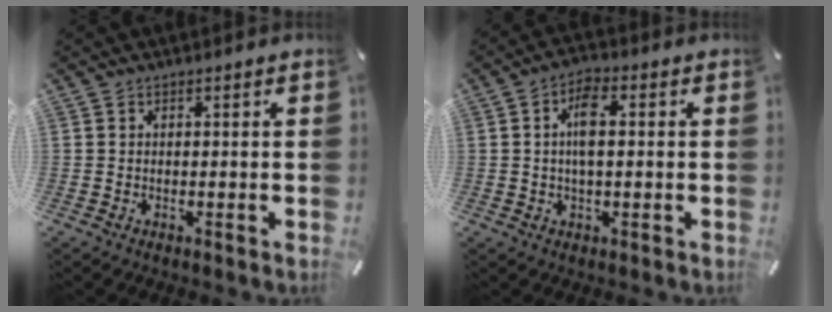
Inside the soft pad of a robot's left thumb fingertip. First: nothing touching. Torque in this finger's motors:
{"motor_torque": [0.22, 0.03, 0.19, 0.13, 0.05]}